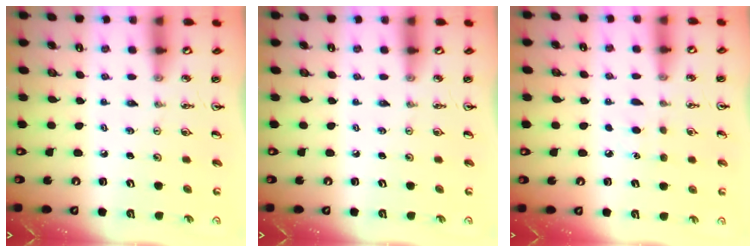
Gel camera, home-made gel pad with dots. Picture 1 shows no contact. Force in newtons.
{"total": 0.0}
{"total": 4.9, "press": 4.9, "slide": 0.6}